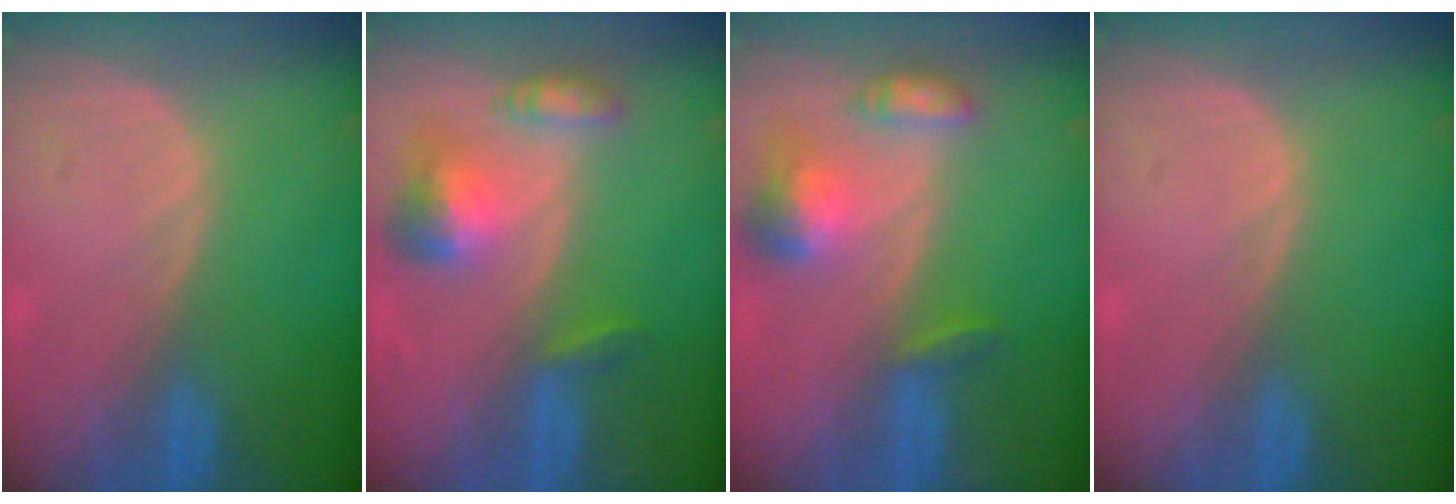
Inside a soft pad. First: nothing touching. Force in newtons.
{"total": 6.7, "press": 6.3, "slide": 2.5}
{"total": 7.1, "press": 6.6, "slide": 2.6}
{"total": 0.0}